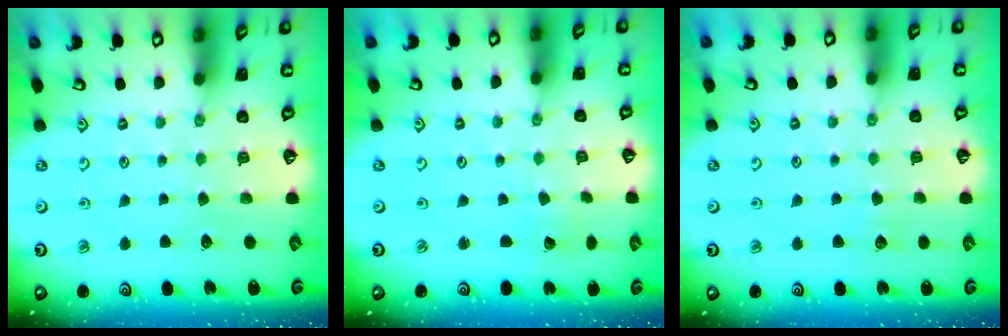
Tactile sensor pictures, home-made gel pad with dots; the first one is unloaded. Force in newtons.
{"total": 1.5, "press": 1.5, "slide": 0.0}
{"total": 4.5, "press": 4.4, "slide": 0.5}